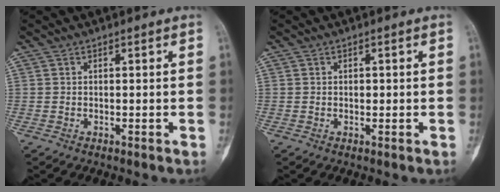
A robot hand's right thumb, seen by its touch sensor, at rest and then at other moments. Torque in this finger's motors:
{"motor_torque": [0.34, 0.24, 0.25, 0.01, -0.01]}